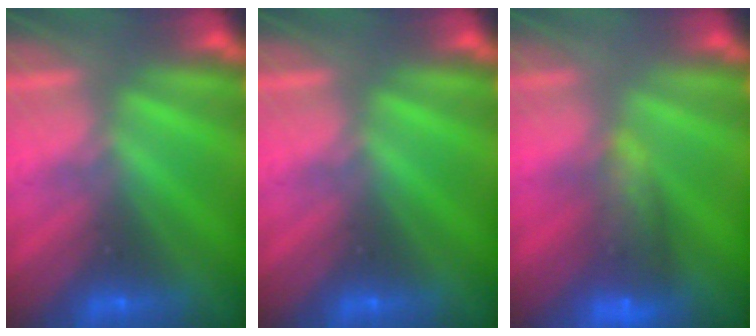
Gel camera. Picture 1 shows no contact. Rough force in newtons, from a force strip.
{"total": 0.0}
{"total": 7.8}